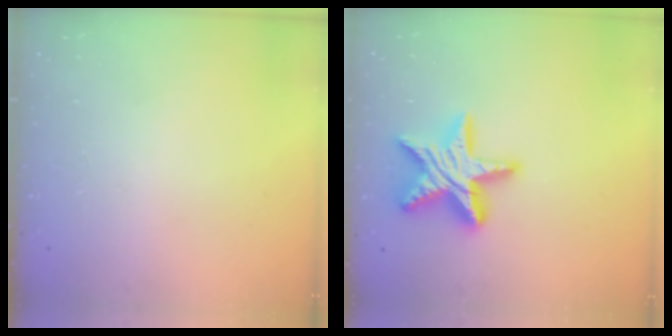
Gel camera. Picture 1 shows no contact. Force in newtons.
{"total": 17.4, "press": 17.3, "slide": 1.5}